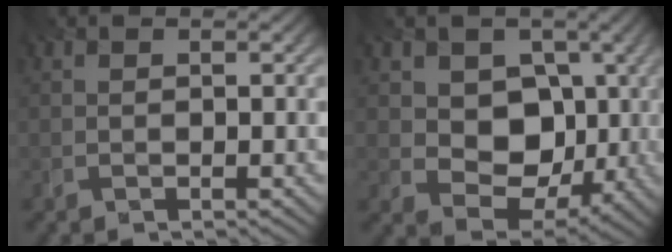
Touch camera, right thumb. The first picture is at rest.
{"total": 11.2, "force": [1.3, 9.0, 6.6], "torque": [-0.129, -0.003, 0.011]}